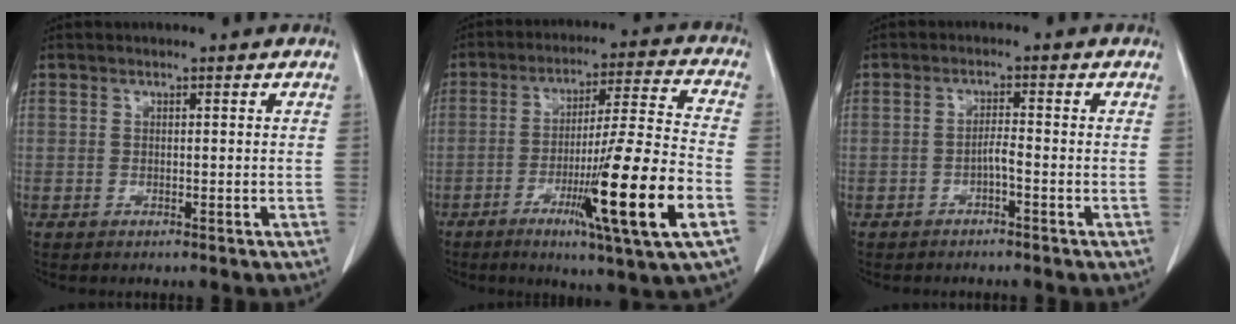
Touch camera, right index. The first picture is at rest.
{"total": 17.8, "force": [-6.4, -1.0, 16.6], "torque": [-0.280, -0.022, -0.103]}
{"total": 1.8, "force": [-1.0, 0.0, 1.5], "torque": [-0.028, 0.002, -0.018]}